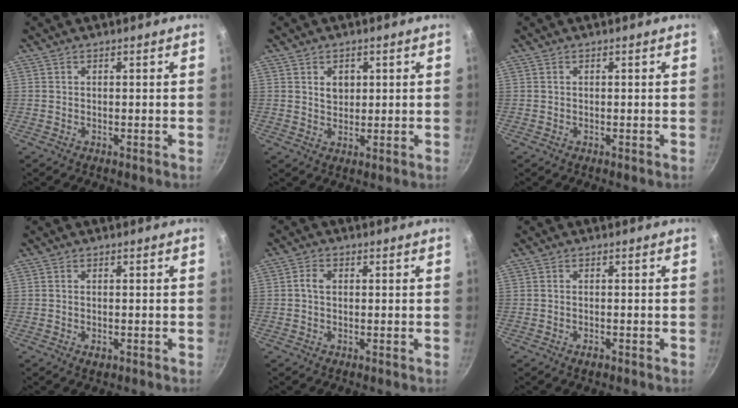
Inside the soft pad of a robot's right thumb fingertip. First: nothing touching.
{"total": 3.3, "force": [1.0, 2.5, 1.8], "torque": [-0.015, -0.005, 0.019]}
{"total": 0.0}
{"total": 1.5, "force": [-0.6, 0.9, 1.1], "torque": [-0.020, 0.000, -0.011]}
{"total": 2.2, "force": [0.1, 1.6, 1.6], "torque": [-0.028, 0.007, -0.001]}
{"total": 1.4, "force": [-0.8, 0.6, 0.9], "torque": [-0.019, 0.005, -0.015]}